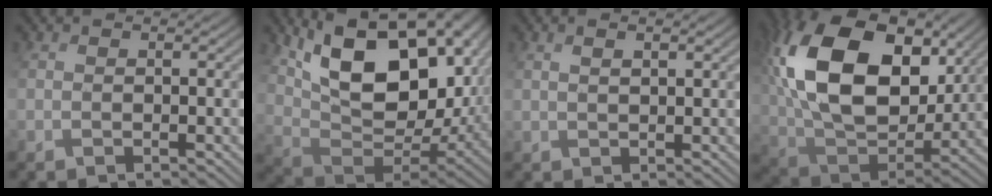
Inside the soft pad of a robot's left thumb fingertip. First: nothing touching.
{"total": 17.6, "force": [6.8, 9.6, 13.1], "torque": [-0.247, -0.003, 0.129]}
{"total": 1.8, "force": [1.0, 0.6, 1.4], "torque": [-0.025, -0.003, 0.025]}
{"total": 19.9, "force": [6.5, 12.5, 14.1], "torque": [-0.321, 0.017, 0.121]}